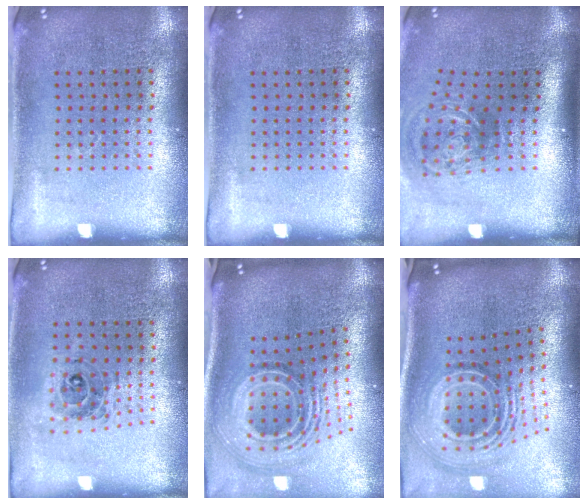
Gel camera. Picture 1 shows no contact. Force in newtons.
{"total": 0.0}
{"total": 2.2, "press": 1.4, "slide": 1.7}
{"total": 0.7, "press": 0.7, "slide": 0.1}
{"total": 2.6, "press": 1.7, "slide": 2.0}
{"total": 2.6, "press": 1.7, "slide": 2.0}